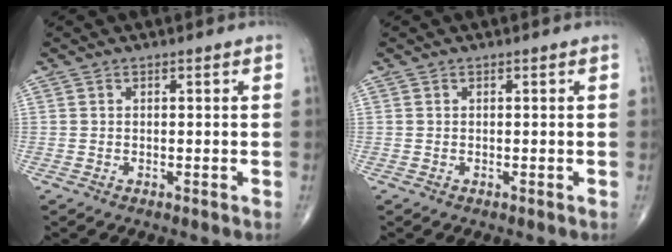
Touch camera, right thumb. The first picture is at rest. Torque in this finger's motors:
{"motor_torque": [0.02, 0.02, 0.00, 0.00, 0.00]}